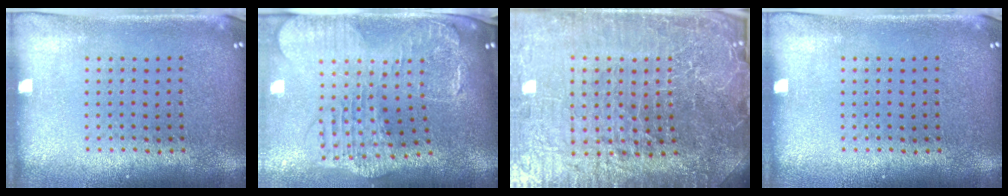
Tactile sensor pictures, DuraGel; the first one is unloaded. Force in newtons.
{"total": 2.6, "press": 2.3, "slide": 1.4}
{"total": 7.2, "press": 6.3, "slide": 3.4}
{"total": 0.0}